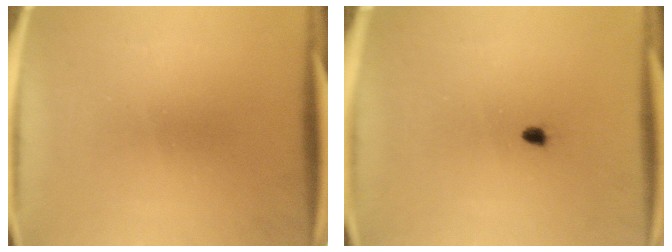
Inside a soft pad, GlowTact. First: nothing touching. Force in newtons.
{"total": 1.0}